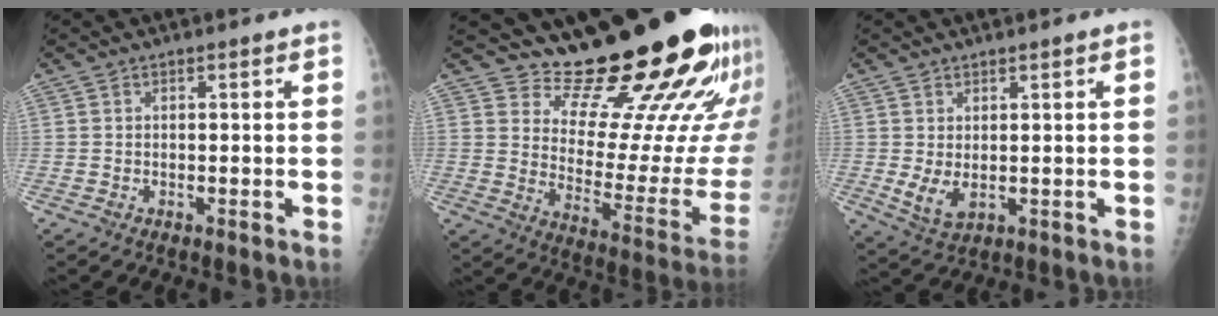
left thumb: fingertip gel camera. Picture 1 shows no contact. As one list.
[{"total": 23.3, "force": [20.0, 5.1, 10.8], "torque": [-0.112, -0.189, 0.270]}, {"total": 4.0, "force": [0.1, 1.9, 3.5], "torque": [-0.065, -0.002, 0.015]}]